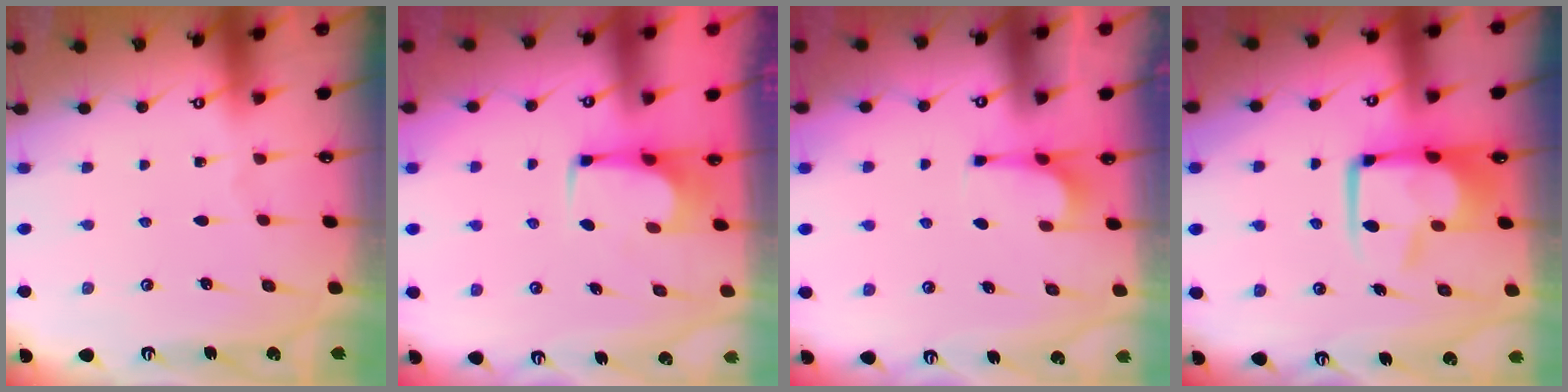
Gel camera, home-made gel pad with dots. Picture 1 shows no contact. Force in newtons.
{"total": 3.5, "press": 3.5, "slide": 0.2}
{"total": 2.7, "press": 2.6, "slide": 0.5}
{"total": 10.9, "press": 10.7, "slide": 1.8}